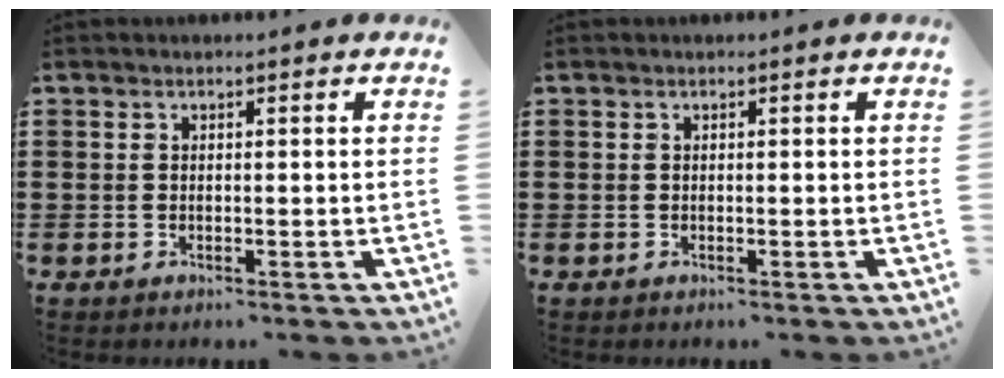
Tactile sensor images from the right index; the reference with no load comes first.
{"total": 0.0}